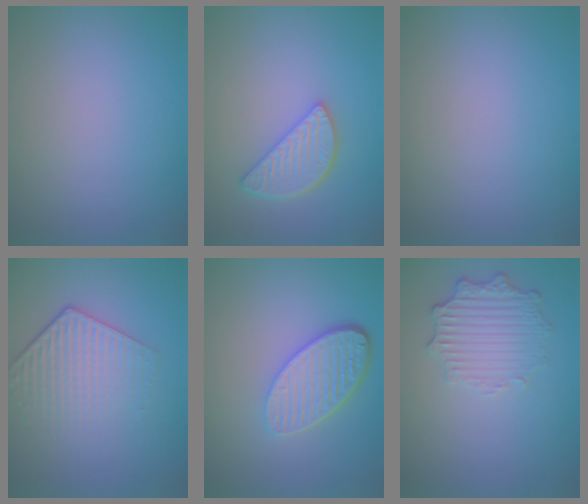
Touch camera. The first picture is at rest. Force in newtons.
{"total": 3.6, "press": 3.1, "slide": 1.9}
{"total": 0.0}
{"total": 4.3, "press": 3.1, "slide": 3.0}
{"total": 5.3, "press": 3.9, "slide": 3.6}
{"total": 3.5, "press": 2.9, "slide": 2.0}